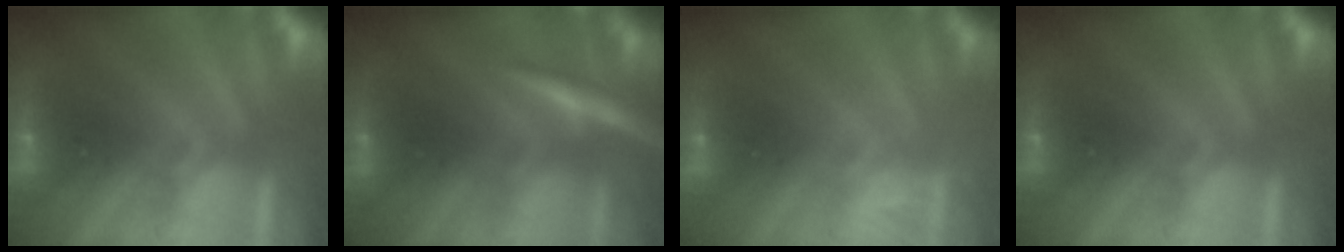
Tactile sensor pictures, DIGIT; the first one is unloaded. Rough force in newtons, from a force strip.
{"total": 3.0}
{"total": 1.6}
{"total": 0.0}